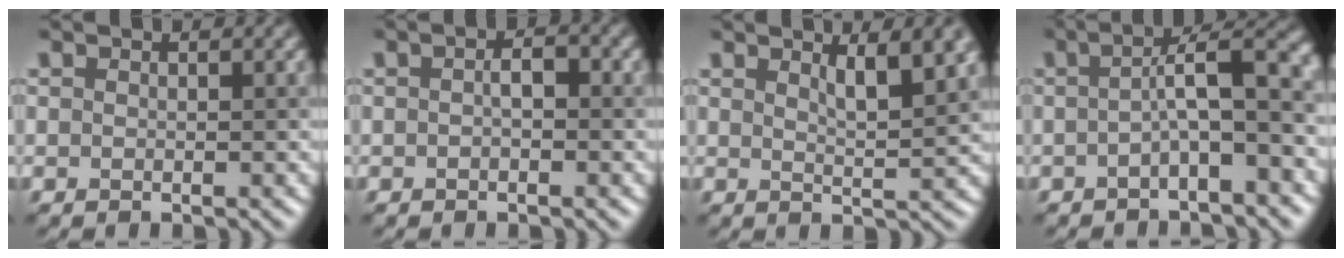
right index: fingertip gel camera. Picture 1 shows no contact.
{"total": 1.4, "force": [0.0, 0.6, 1.3], "torque": [-0.024, 0.005, -0.003]}
{"total": 4.8, "force": [2.7, 1.2, 3.8], "torque": [-0.040, 0.005, 0.036]}
{"total": 6.1, "force": [-0.4, 1.5, 5.9], "torque": [-0.077, 0.018, -0.015]}